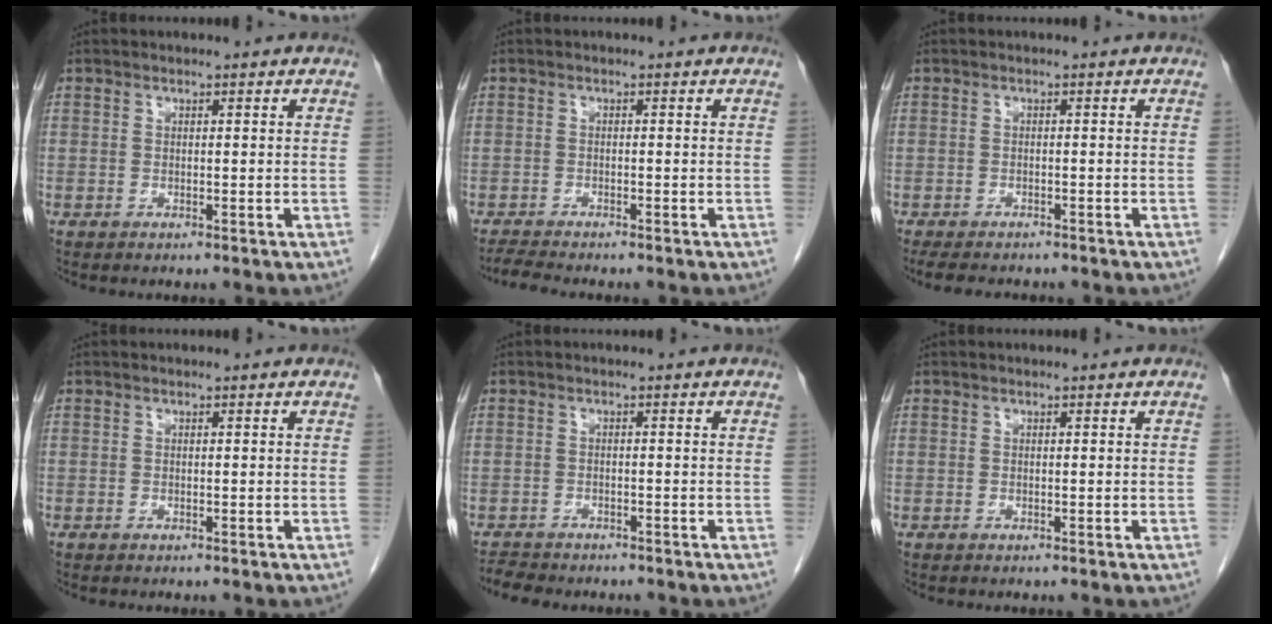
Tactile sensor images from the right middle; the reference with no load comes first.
{"total": 3.3, "force": [-3.1, -0.2, 1.2], "torque": [-0.024, -0.013, -0.052]}
{"total": 6.5, "force": [-5.6, 1.9, 2.7], "torque": [-0.040, -0.007, -0.080]}
{"total": 0.0}
{"total": 4.1, "force": [-3.8, 1.2, 1.0], "torque": [-0.019, -0.009, -0.059]}
{"total": 0.0}